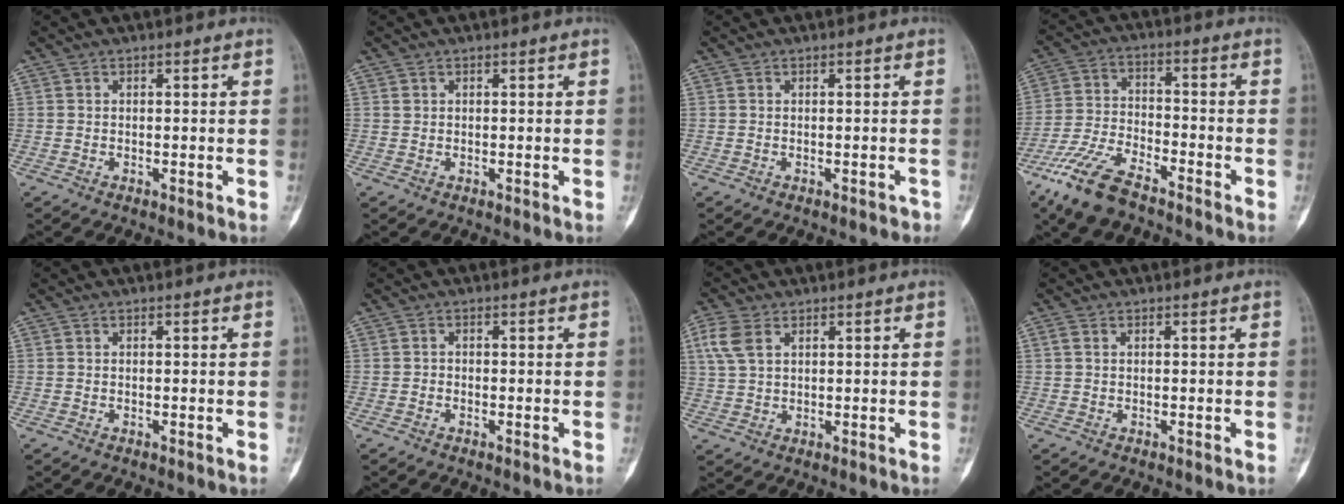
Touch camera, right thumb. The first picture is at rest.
{"total": 0.6, "force": [0.2, 0.5, 0.2], "torque": [0.002, 0.001, 0.004]}
{"total": 0.9, "force": [-0.7, 0.5, 0.3], "torque": [-0.002, 0.008, -0.007]}
{"total": 11.8, "force": [-8.4, 4.5, 7.1], "torque": [-0.148, 0.031, -0.170]}
{"total": 0.0}
{"total": 0.6, "force": [-0.4, 0.5, 0.2], "torque": [0.002, 0.003, -0.013]}
{"total": 5.8, "force": [2.5, 3.6, 3.9], "torque": [-0.087, 0.003, 0.053]}
{"total": 1.0, "force": [0.4, 0.6, 0.7], "torque": [-0.019, 0.005, 0.008]}